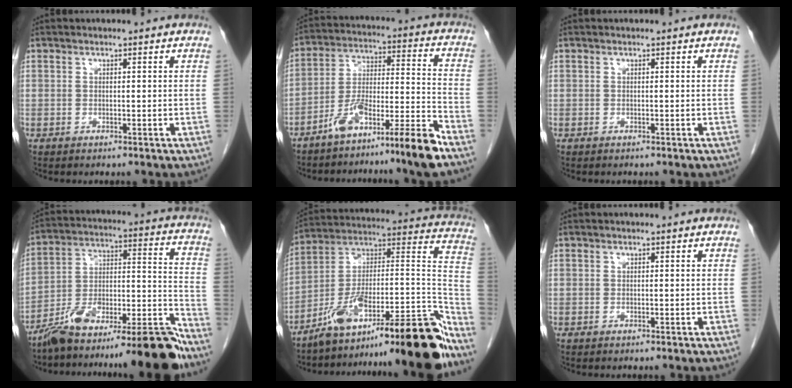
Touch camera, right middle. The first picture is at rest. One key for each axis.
{"total": 11.8, "fx": -9.0, "fy": -1.0, "fz": 7.6, "tx": -0.132, "ty": 0.015, "tz": -0.157}
{"total": 0.0}
{"total": 20.0, "fx": -17.5, "fy": 0.6, "fz": 9.7, "tx": -0.123, "ty": 0.039, "tz": -0.287}
{"total": 29.5, "fx": -21.5, "fy": 3.5, "fz": 19.9, "tx": -0.203, "ty": 0.015, "tz": -0.336}
{"total": 0.0}